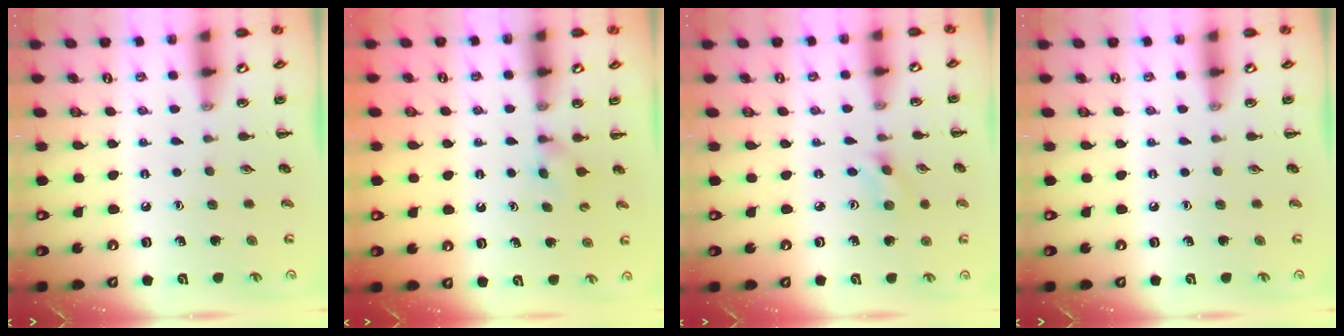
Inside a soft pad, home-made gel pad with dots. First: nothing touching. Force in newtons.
{"total": 2.4, "press": 2.2, "slide": 1.0}
{"total": 1.4, "press": 1.3, "slide": 0.5}
{"total": 0.0}